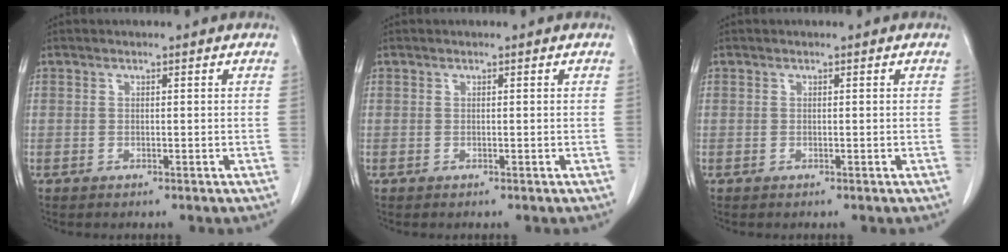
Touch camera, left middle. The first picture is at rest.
{"total": 0.0}
{"total": 0.0}